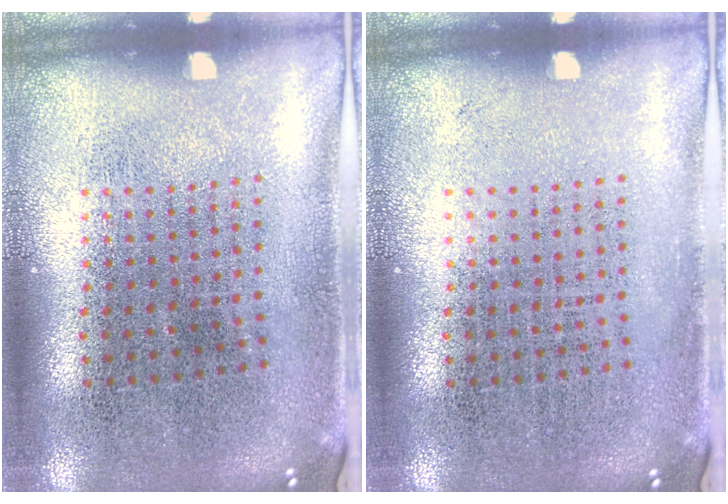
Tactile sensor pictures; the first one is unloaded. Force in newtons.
{"total": 0.0}